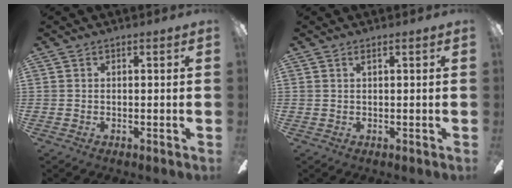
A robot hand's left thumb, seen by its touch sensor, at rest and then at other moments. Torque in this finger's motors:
{"motor_torque": [-0.08, 0.04, -0.21, 0.06, 0.00]}